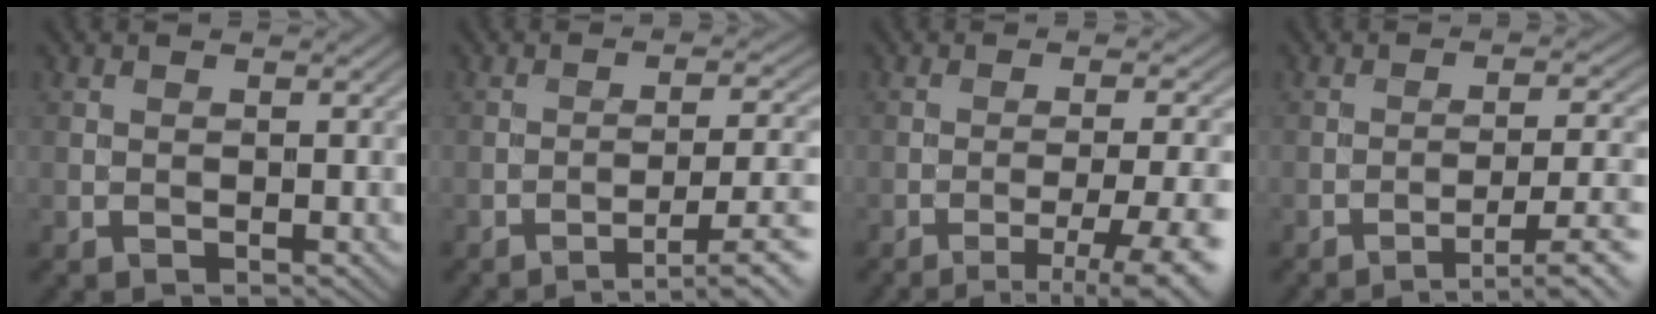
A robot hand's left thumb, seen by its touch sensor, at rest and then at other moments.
{"total": 6.7, "force": [-4.0, 1.5, 5.1], "torque": [-0.078, 0.005, -0.055]}
{"total": 9.0, "force": [-5.2, 1.9, 7.0], "torque": [-0.109, 0.000, -0.062]}
{"total": 6.7, "force": [-4.0, 1.4, 5.1], "torque": [-0.080, 0.005, -0.055]}